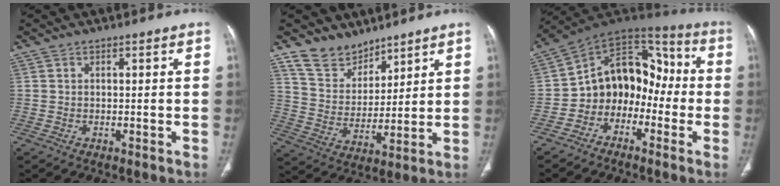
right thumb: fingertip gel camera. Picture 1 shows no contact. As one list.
[{"total": 9.7, "force": [7.8, 5.5, 1.7], "torque": [-0.002, -0.061, 0.164]}, {"total": 14.1, "force": [-3.5, 10.9, 8.3], "torque": [-0.078, 0.082, -0.073]}]